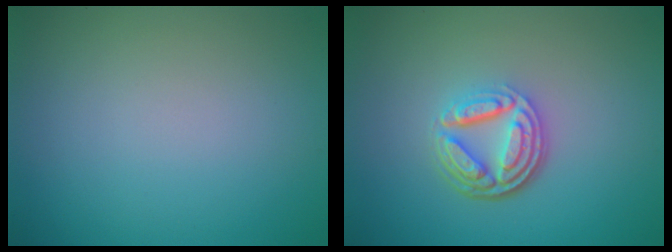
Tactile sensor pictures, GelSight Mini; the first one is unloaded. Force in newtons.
{"total": 4.9, "press": 3.5, "slide": 3.4}